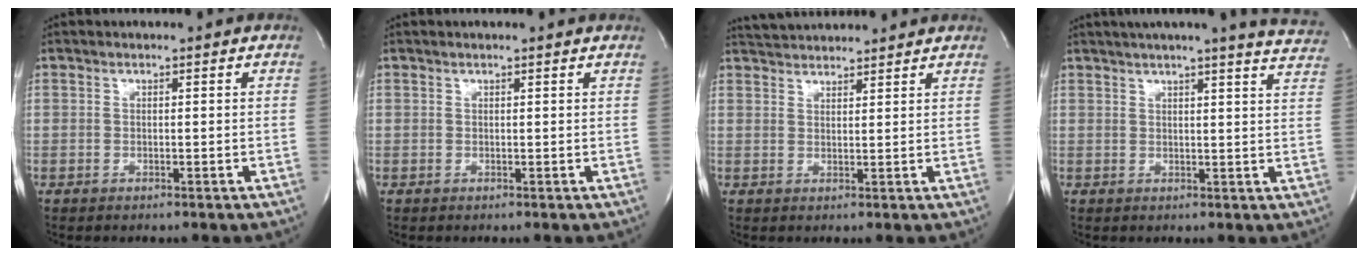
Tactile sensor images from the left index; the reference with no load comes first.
{"total": 2.2, "force": [2.0, -0.1, 0.8], "torque": [-0.015, 0.012, 0.023]}
{"total": 7.7, "force": [7.5, 0.8, 1.7], "torque": [-0.037, 0.034, 0.115]}
{"total": 17.9, "force": [16.2, -0.1, 7.6], "torque": [-0.110, -0.030, 0.185]}